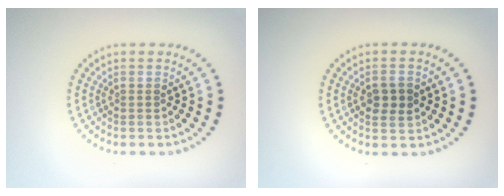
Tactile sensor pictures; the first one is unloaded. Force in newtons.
{"total": 2.3, "press": 2.3, "slide": 0.1}